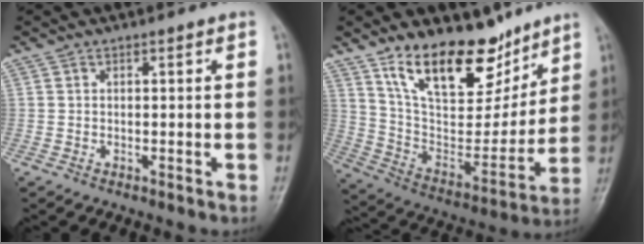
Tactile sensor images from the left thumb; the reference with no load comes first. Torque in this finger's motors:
{"motor_torque": [0.28, 0.44, 1.52, -1.25, 0.24]}